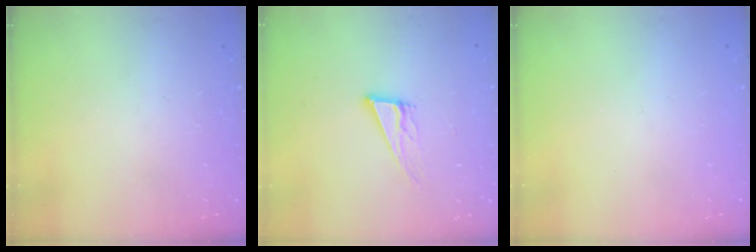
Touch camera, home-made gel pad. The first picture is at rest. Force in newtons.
{"total": 10.9, "press": 10.4, "slide": 3.3}
{"total": 0.0}